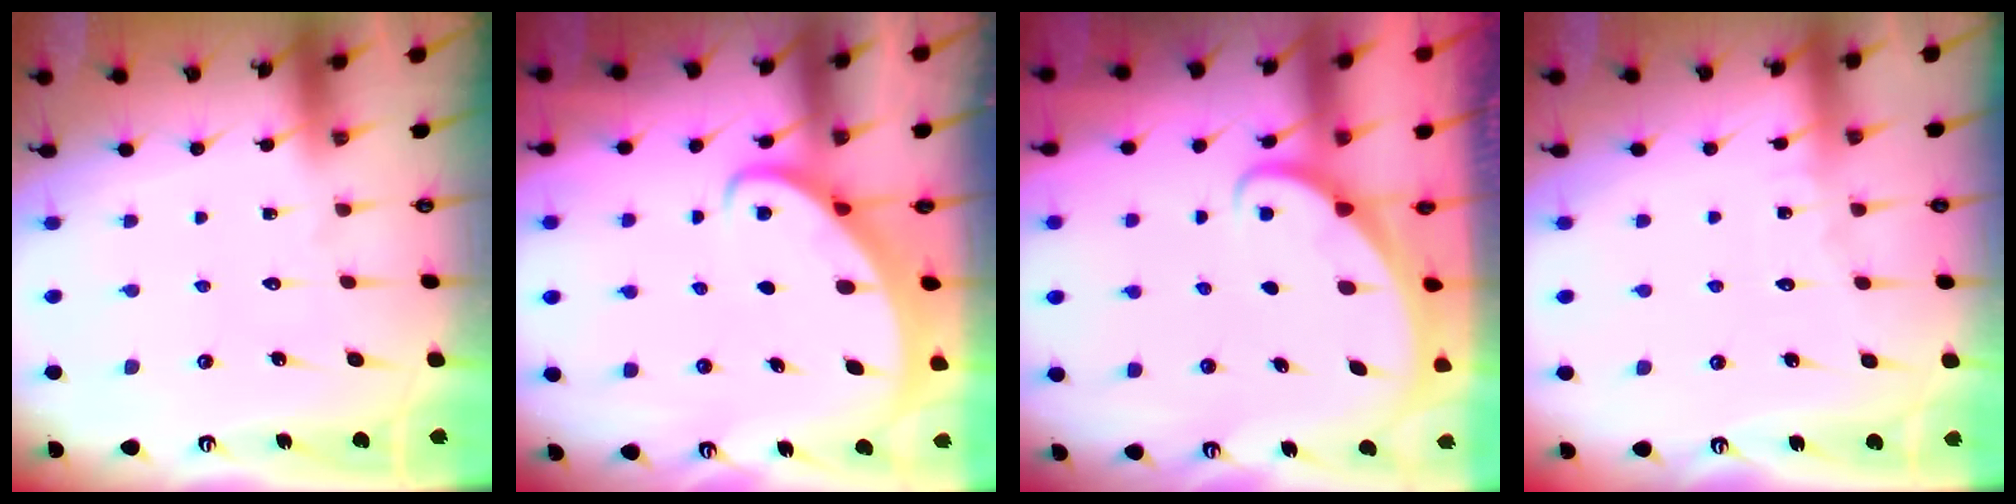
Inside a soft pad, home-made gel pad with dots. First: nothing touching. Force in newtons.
{"total": 2.6, "press": 2.6, "slide": 0.3}
{"total": 1.9, "press": 1.9, "slide": 0.1}
{"total": 3.5, "press": 3.5, "slide": 0.3}